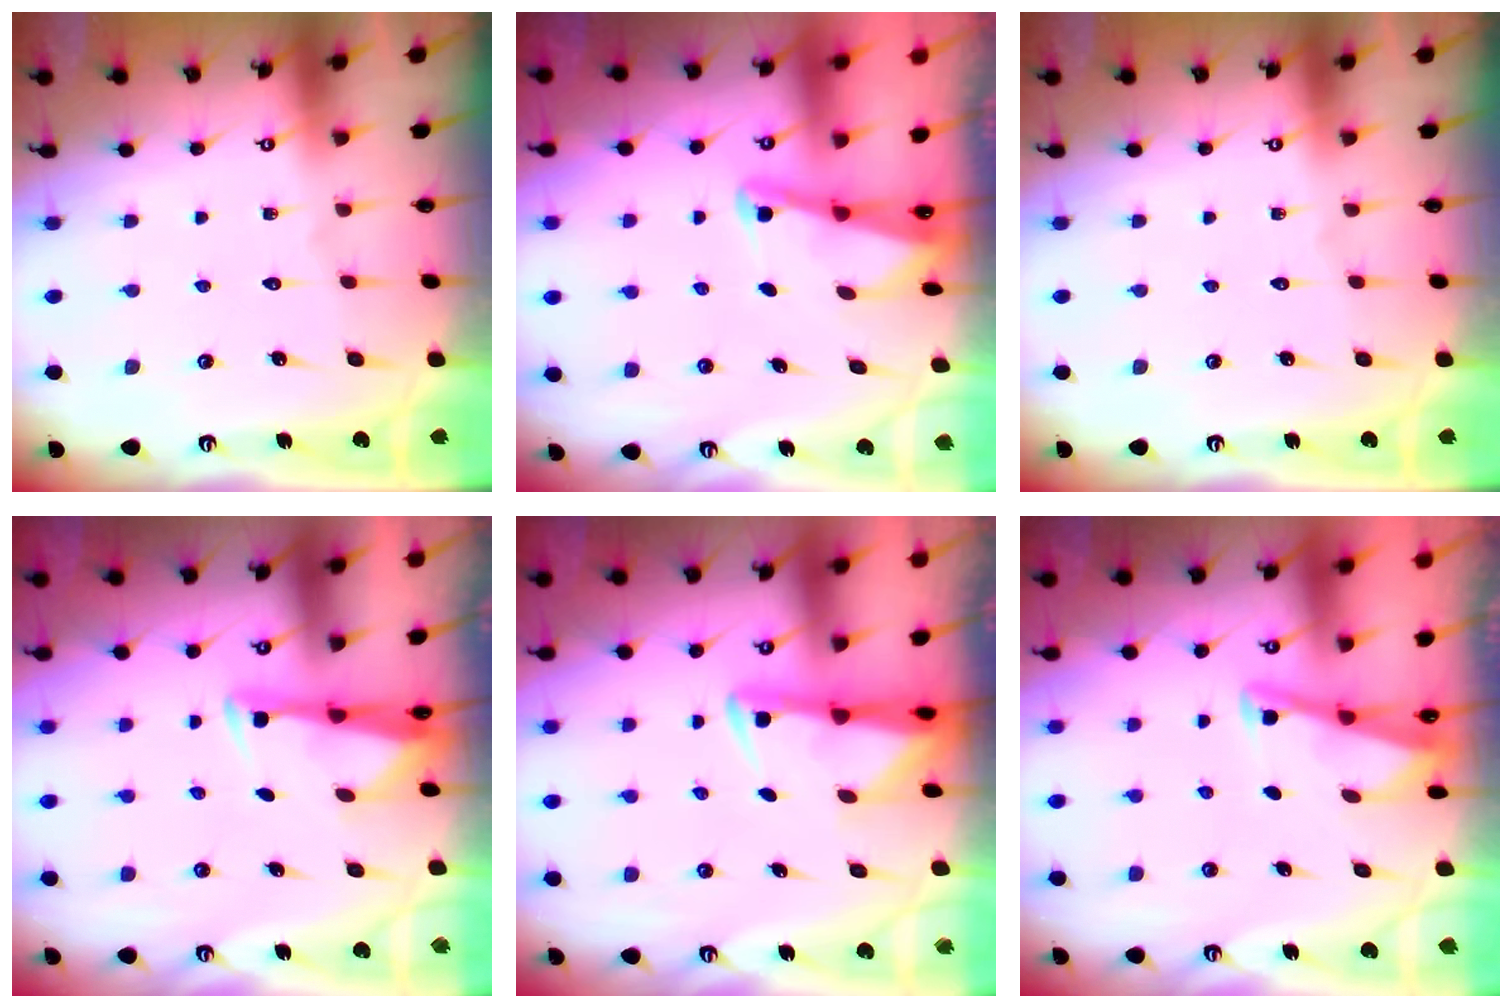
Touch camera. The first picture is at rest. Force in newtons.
{"total": 2.2, "press": 2.2, "slide": 0.3}
{"total": 0.0}
{"total": 3.2, "press": 3.1, "slide": 0.8}
{"total": 2.9, "press": 2.8, "slide": 0.5}
{"total": 2.8, "press": 2.8, "slide": 0.4}